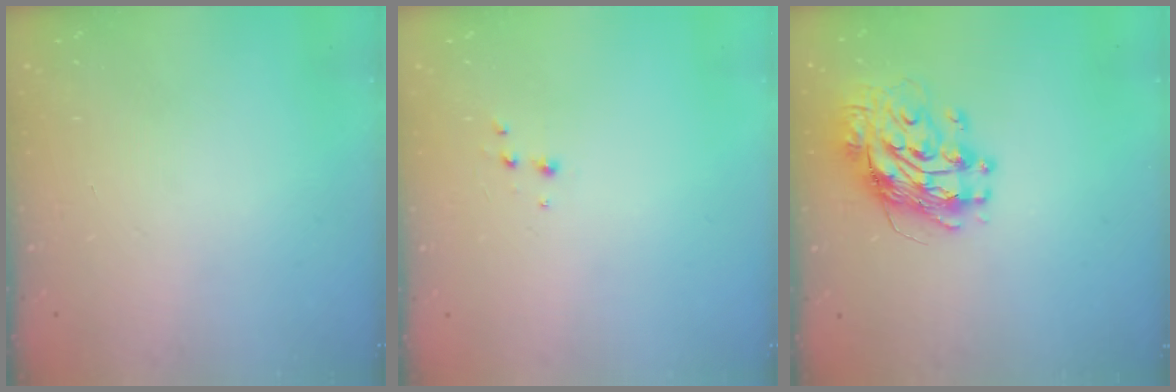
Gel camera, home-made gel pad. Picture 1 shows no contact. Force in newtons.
{"total": 1.9, "press": 1.9, "slide": 0.2}
{"total": 11.6, "press": 11.6, "slide": 1.2}